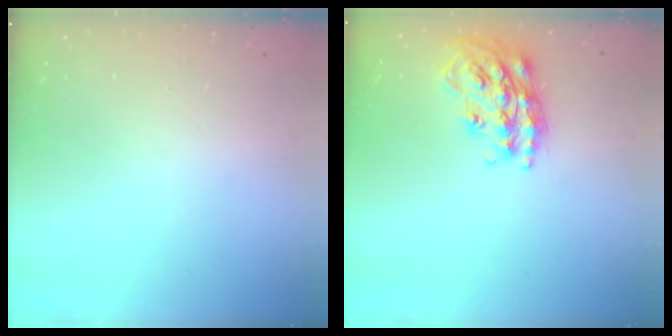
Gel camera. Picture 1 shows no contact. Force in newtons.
{"total": 19.4, "press": 19.4, "slide": 1.4}